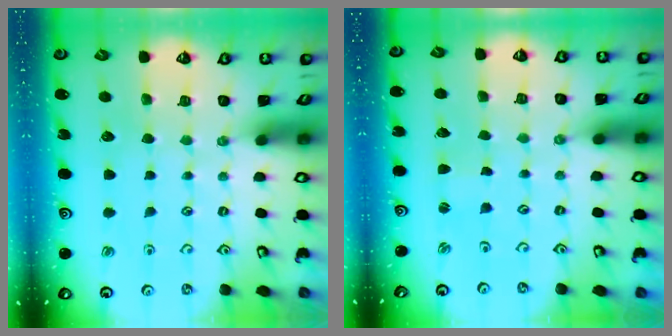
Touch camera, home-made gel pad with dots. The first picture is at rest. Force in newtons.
{"total": 0.9, "press": 0.8, "slide": 0.1}